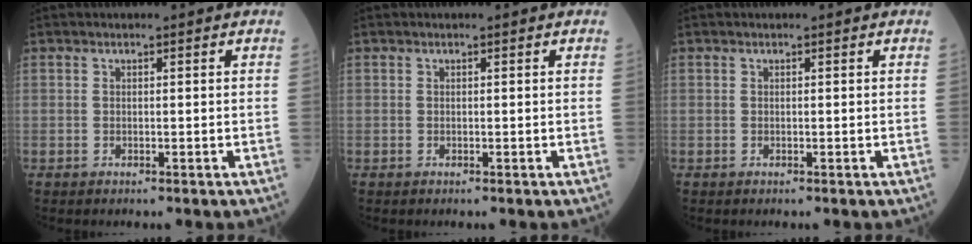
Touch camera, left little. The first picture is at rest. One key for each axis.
{"total": 0.0}
{"total": 0.0}